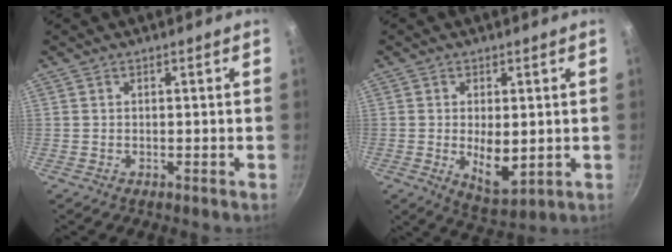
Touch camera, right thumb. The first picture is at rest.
{"total": 8.0, "force": [-0.5, 4.0, 6.9], "torque": [-0.100, -0.014, 0.007]}